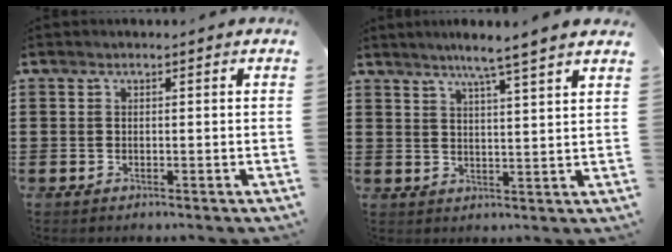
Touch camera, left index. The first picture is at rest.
{"total": 5.0, "force": [4.1, -1.1, 2.7], "torque": [-0.063, -0.014, 0.068]}